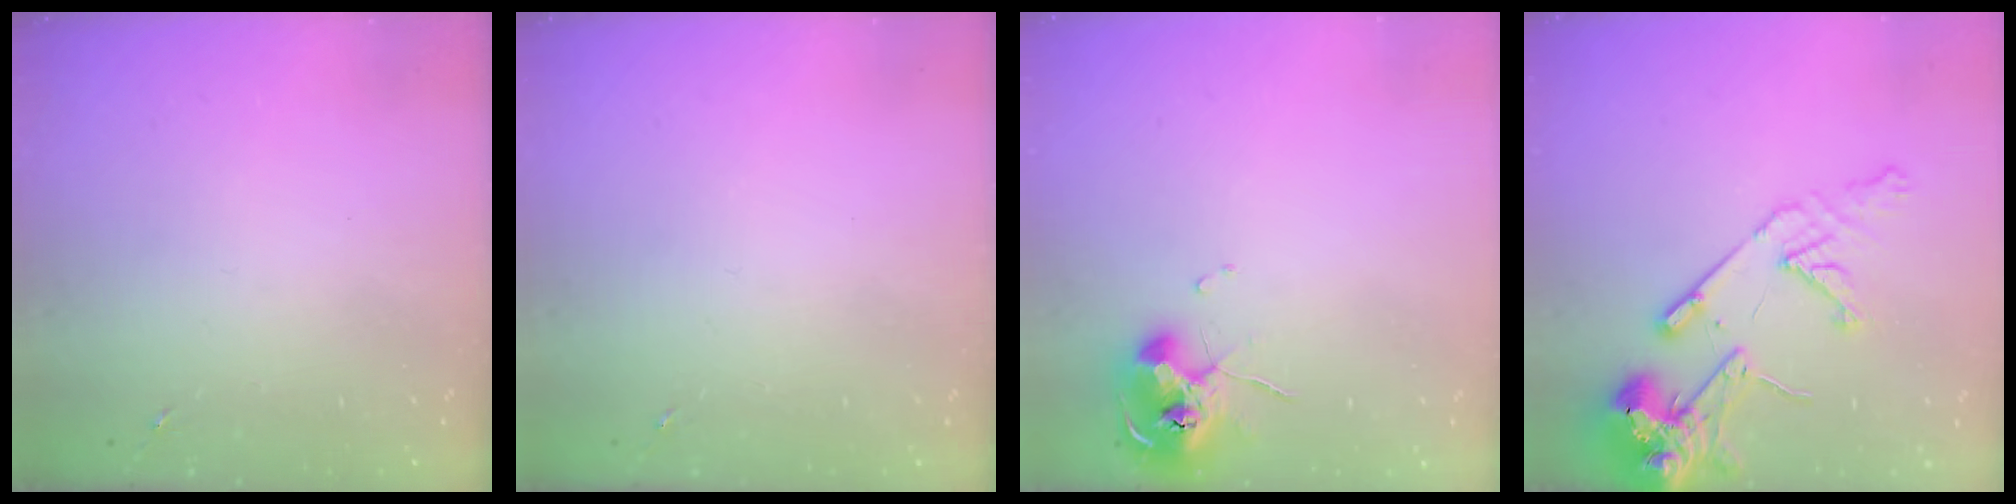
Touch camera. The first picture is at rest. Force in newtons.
{"total": 0.0}
{"total": 10.1, "press": 9.9, "slide": 1.5}
{"total": 15.7, "press": 15.5, "slide": 2.3}